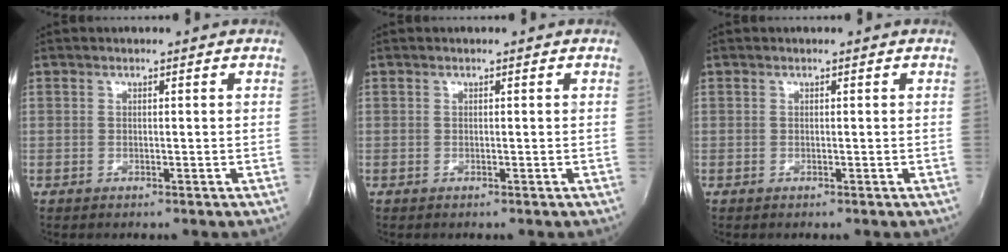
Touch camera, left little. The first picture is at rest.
{"total": 0.0}
{"total": 0.0}